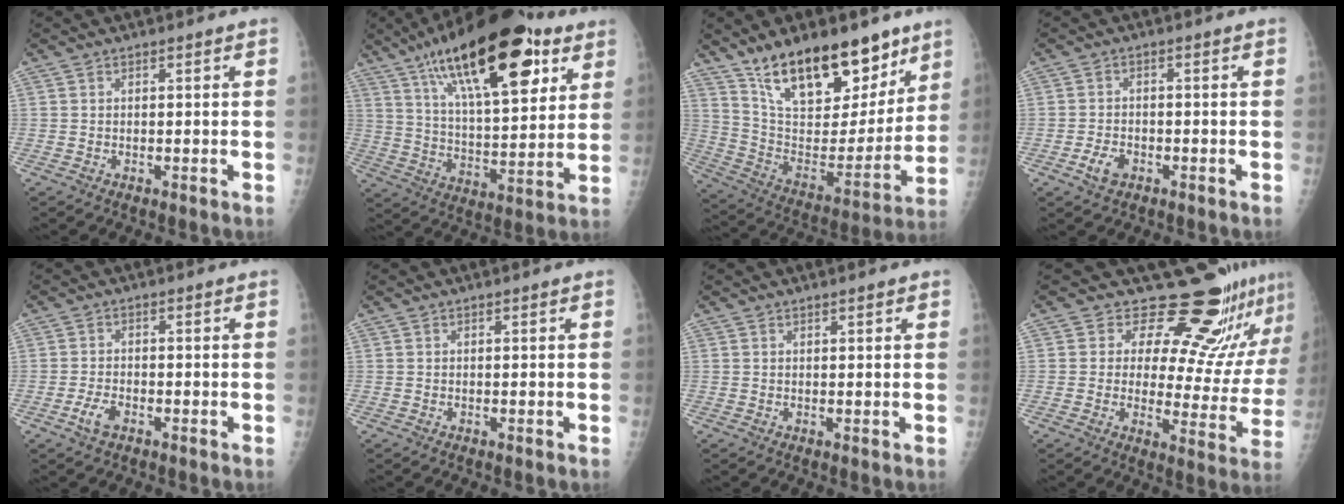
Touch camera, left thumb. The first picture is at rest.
{"total": 28.2, "force": [14.6, 10.7, 21.5], "torque": [-0.323, -0.021, 0.241]}
{"total": 24.4, "force": [16.5, 10.7, 14.6], "torque": [-0.189, -0.069, 0.281]}
{"total": 3.6, "force": [-1.7, 2.3, 2.1], "torque": [-0.034, 0.007, -0.029]}
{"total": 3.3, "force": [-1.8, 1.7, 2.2], "torque": [-0.044, 0.008, -0.033]}
{"total": 0.0}
{"total": 0.9, "force": [0.7, 0.3, 0.5], "torque": [-0.004, -0.003, 0.009]}
{"total": 18.4, "force": [15.7, 6.6, 7.0], "torque": [-0.030, -0.113, 0.187]}